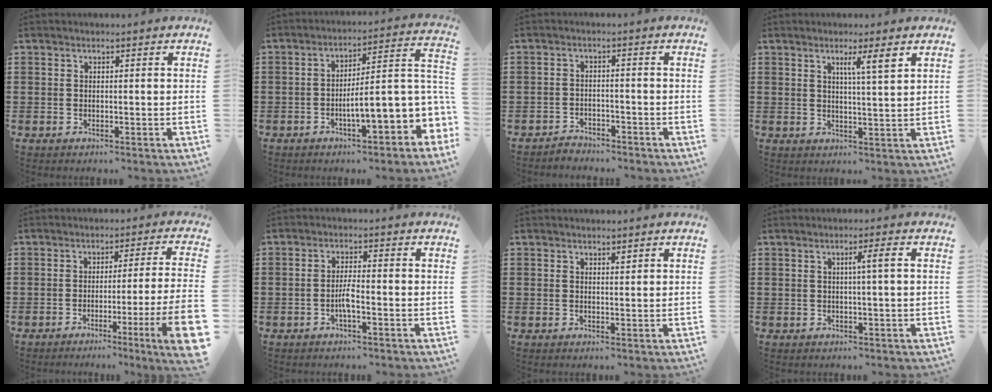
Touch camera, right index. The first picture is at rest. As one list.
[{"total": 8.6, "force": [-2.4, 1.5, 8.1], "torque": [-0.133, -0.028, -0.045]}, {"total": 2.2, "force": [-2.1, 0.4, -0.1], "torque": [-0.006, 0.005, -0.048]}, {"total": 3.7, "force": [1.7, -0.1, 3.3], "torque": [-0.070, -0.003, 0.026]}, {"total": 6.9, "force": [-2.6, 0.1, 6.4], "torque": [-0.103, -0.024, -0.048]}, {"total": 2.9, "force": [-1.1, 0.3, 2.7], "torque": [-0.064, -0.004, -0.026]}, {"total": 0.8, "force": [0.7, 0.3, 0.3], "torque": [-0.007, 0.001, 0.014]}, {"total": 2.7, "force": [0.3, -0.3, 2.7], "torque": [-0.048, -0.002, -0.001]}]